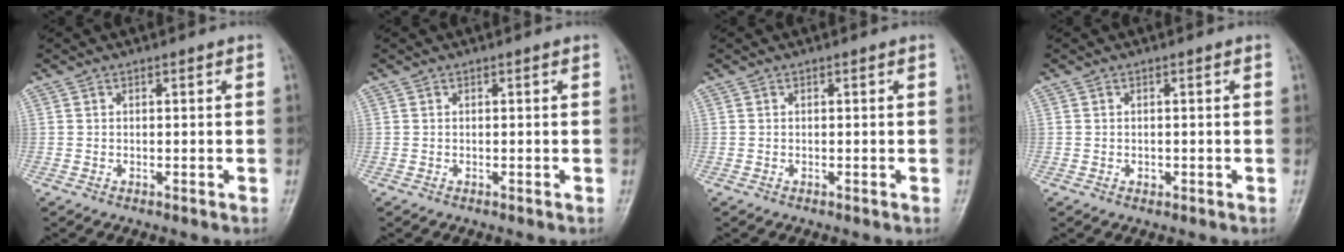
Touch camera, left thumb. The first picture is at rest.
{"total": 0.0}
{"total": 0.0}
{"total": 0.7, "force": [-0.2, 0.6, 0.4], "torque": [-0.003, 0.000, -0.002]}